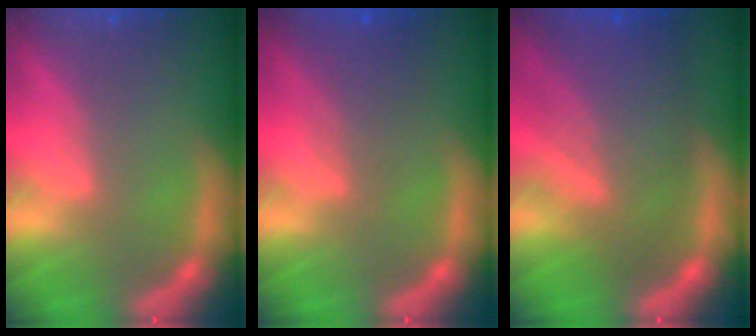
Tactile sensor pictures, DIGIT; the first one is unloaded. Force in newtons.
{"total": 3.0}
{"total": 9.0}